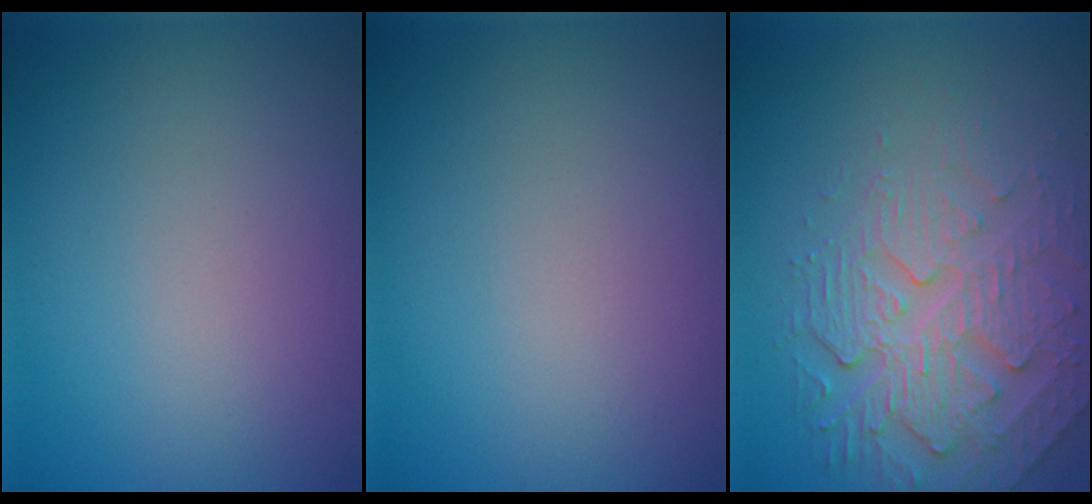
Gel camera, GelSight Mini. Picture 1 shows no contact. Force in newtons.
{"total": 0.0}
{"total": 4.5, "press": 4.1, "slide": 1.8}